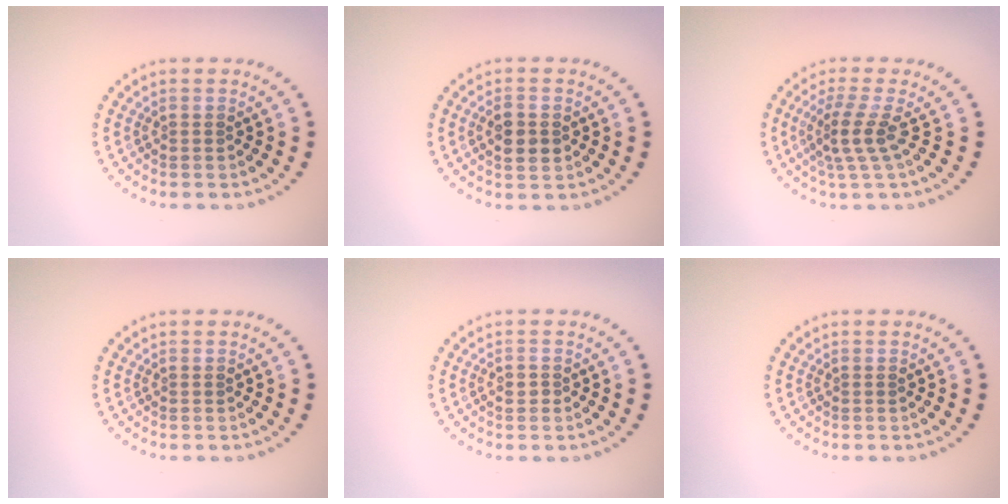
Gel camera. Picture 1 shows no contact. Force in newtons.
{"total": 2.3, "press": 2.3, "slide": 0.3}
{"total": 2.9, "press": 2.1, "slide": 2.0}
{"total": 0.0}
{"total": 0.5, "press": 0.5, "slide": 0.1}
{"total": 0.0}